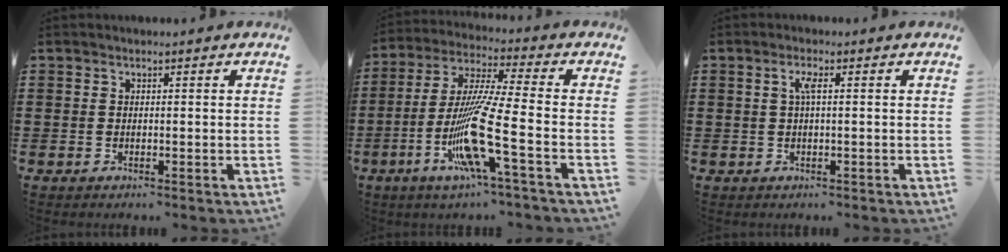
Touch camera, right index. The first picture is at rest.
{"total": 13.7, "force": [-5.0, 1.1, 12.7], "torque": [-0.273, -0.021, -0.103]}
{"total": 2.1, "force": [0.3, 0.2, 2.0], "torque": [-0.042, 0.002, 0.003]}